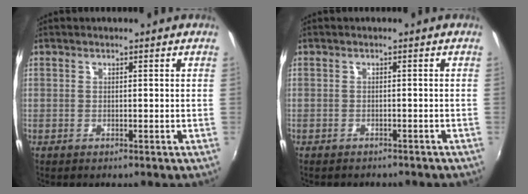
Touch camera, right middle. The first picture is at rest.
{"total": 3.4, "force": [-3.0, 1.1, 1.1], "torque": [-0.023, -0.012, -0.039]}